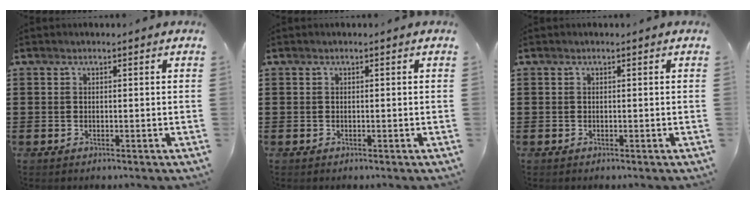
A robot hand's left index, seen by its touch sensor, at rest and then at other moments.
{"total": 0.0}
{"total": 0.0}